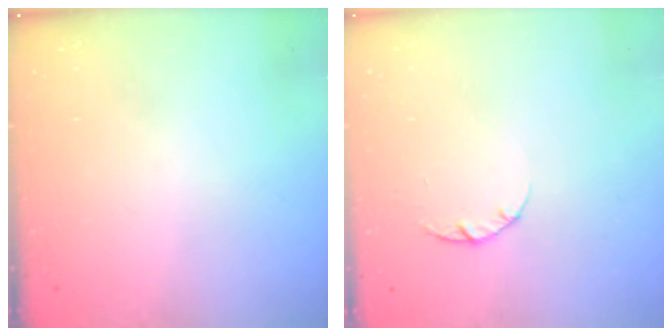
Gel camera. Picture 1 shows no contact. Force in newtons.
{"total": 3.1, "press": 3.0, "slide": 0.4}